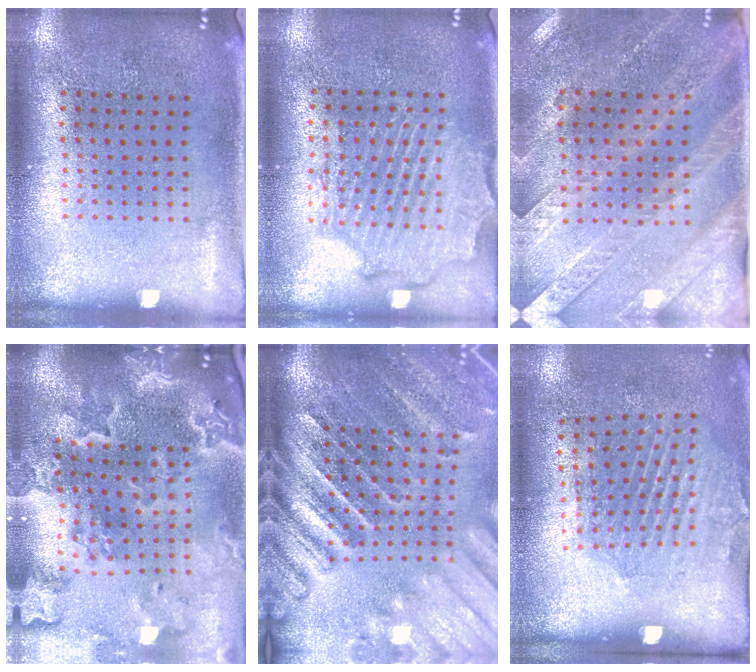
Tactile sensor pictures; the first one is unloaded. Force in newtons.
{"total": 2.2, "press": 2.1, "slide": 0.5}
{"total": 2.9, "press": 2.7, "slide": 1.1}
{"total": 3.5, "press": 3.1, "slide": 1.6}
{"total": 4.2, "press": 3.5, "slide": 2.3}
{"total": 2.0, "press": 1.2, "slide": 1.6}